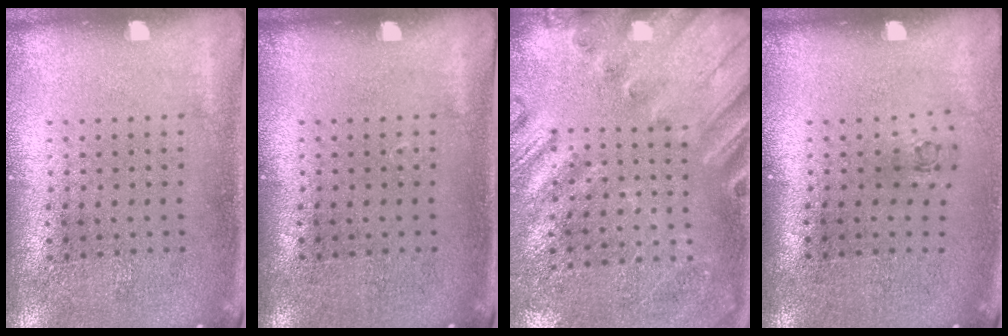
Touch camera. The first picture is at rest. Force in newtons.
{"total": 0.0}
{"total": 2.2, "press": 2.0, "slide": 1.0}
{"total": 0.6, "press": 0.3, "slide": 0.5}